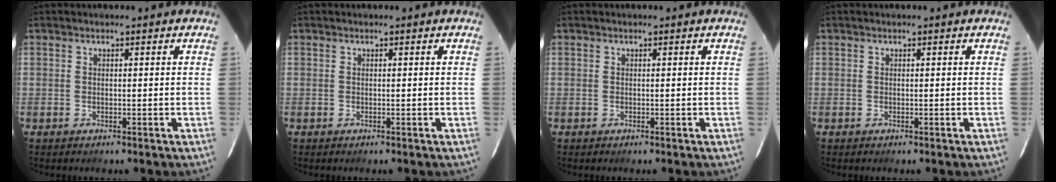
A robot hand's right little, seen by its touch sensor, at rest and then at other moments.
{"total": 0.0}
{"total": 0.0}
{"total": 0.0}